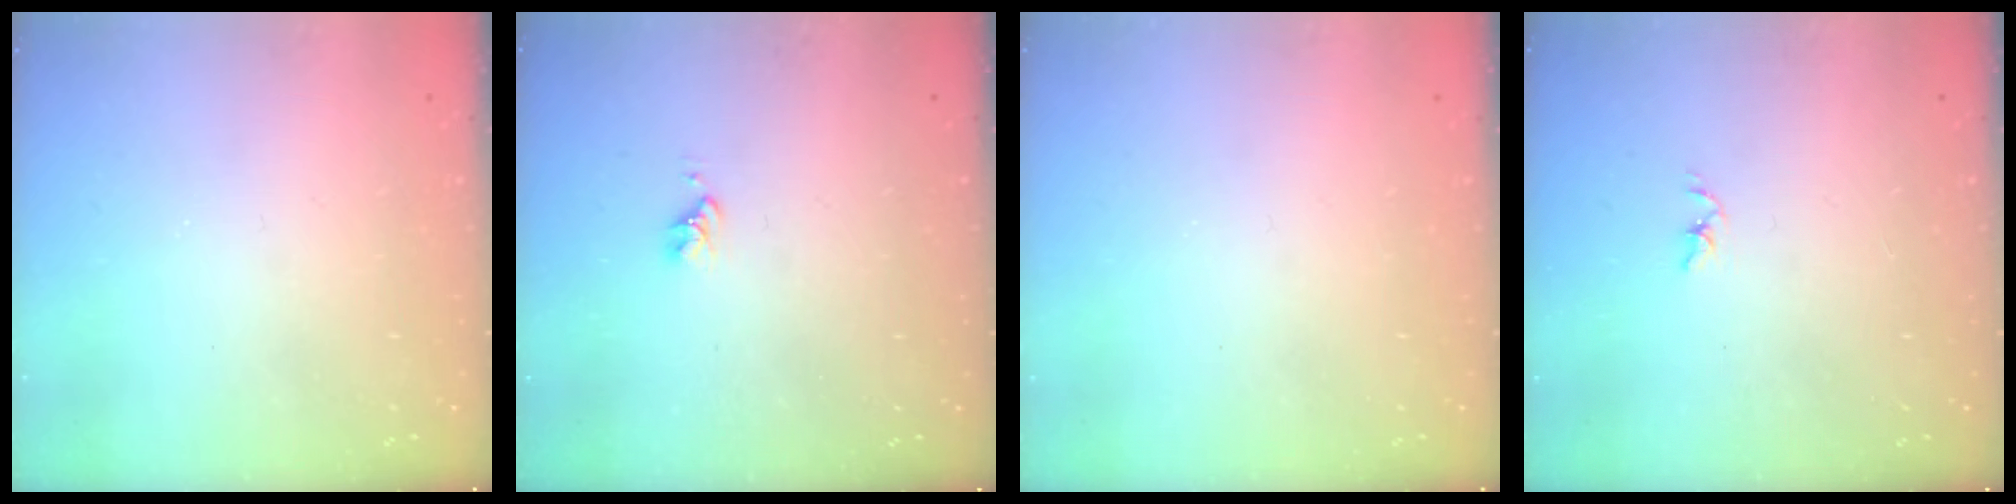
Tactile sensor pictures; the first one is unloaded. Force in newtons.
{"total": 2.8, "press": 2.8, "slide": 0.3}
{"total": 0.0}
{"total": 1.8, "press": 1.7, "slide": 0.3}